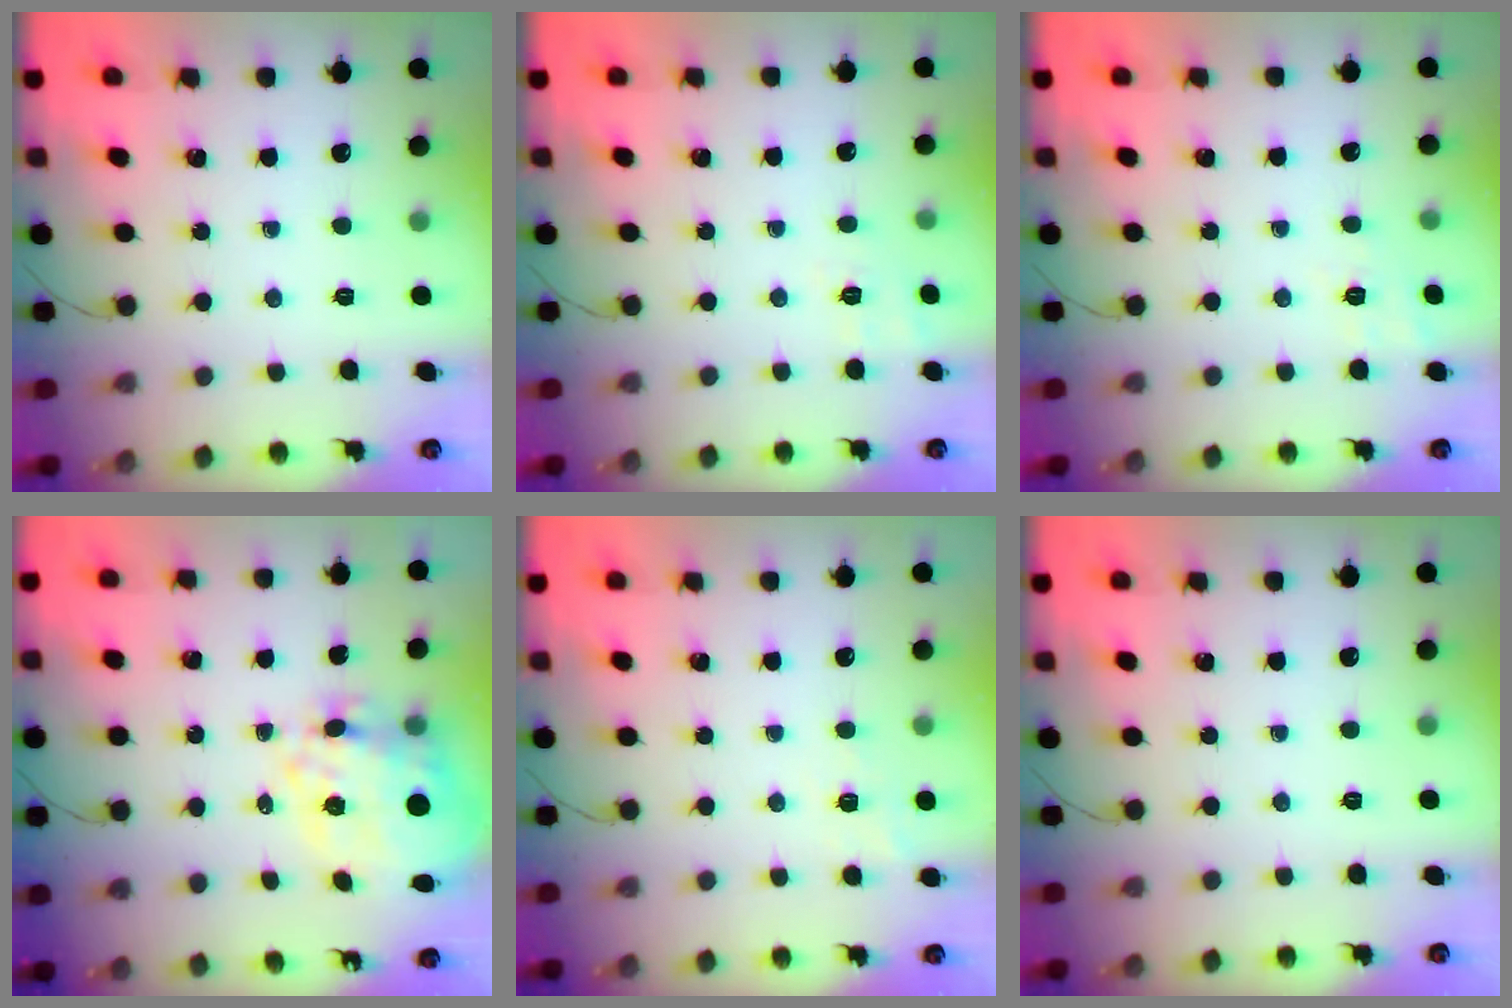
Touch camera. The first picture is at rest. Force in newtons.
{"total": 2.5, "press": 1.3, "slide": 2.2}
{"total": 2.4, "press": 1.2, "slide": 2.1}
{"total": 10.7, "press": 9.8, "slide": 4.3}
{"total": 5.7, "press": 5.5, "slide": 1.4}
{"total": 0.0}